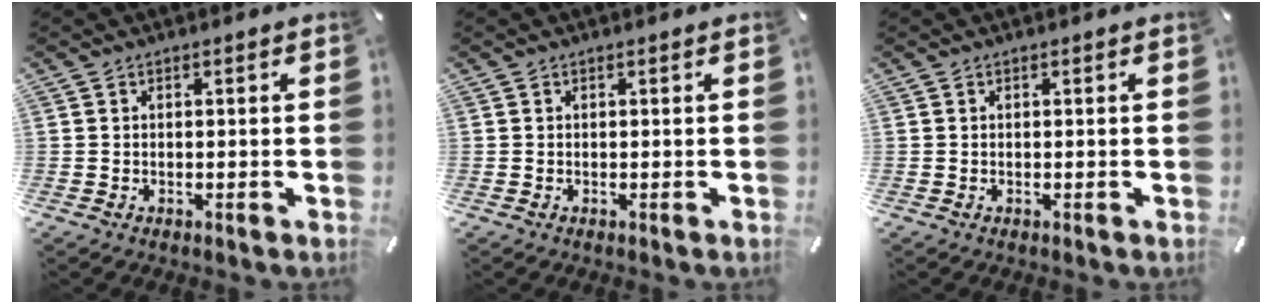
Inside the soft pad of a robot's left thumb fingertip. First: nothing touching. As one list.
[{"total": 0.0}, {"total": 0.0}]